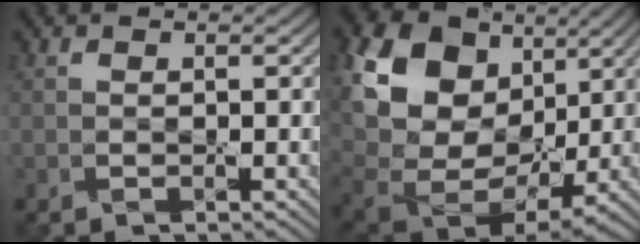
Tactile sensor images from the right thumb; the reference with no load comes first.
{"total": 20.8, "force": [8.5, 15.6, 10.8], "torque": [-0.294, 0.047, 0.169]}